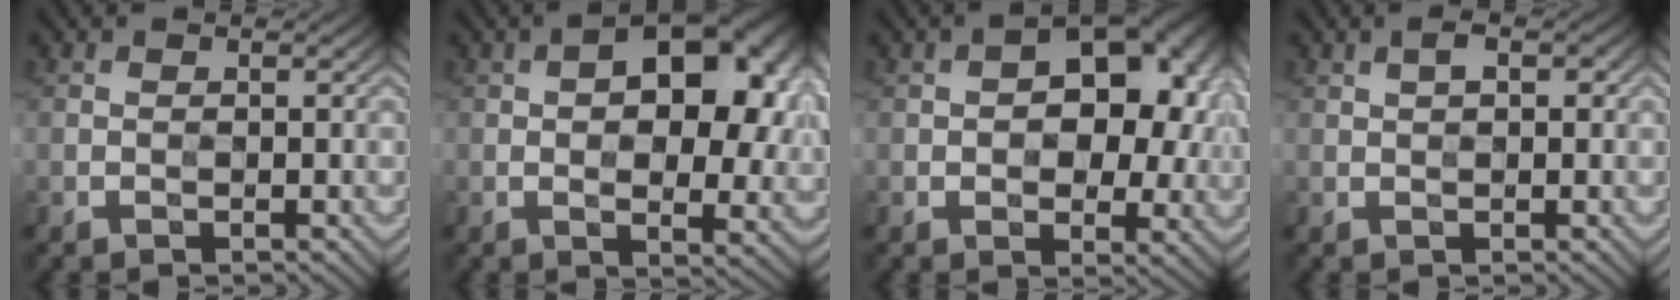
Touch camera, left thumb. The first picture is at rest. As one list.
[{"total": 15.5, "force": [4.0, 8.8, 12.2], "torque": [-0.138, 0.018, 0.047]}, {"total": 12.8, "force": [2.2, 7.9, 9.9], "torque": [-0.117, 0.013, 0.028]}, {"total": 2.0, "force": [0.8, 1.1, 1.5], "torque": [-0.022, 0.003, 0.014]}]